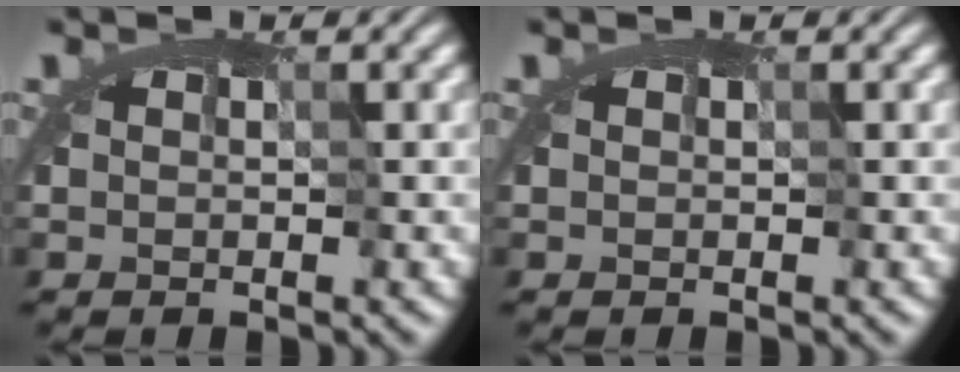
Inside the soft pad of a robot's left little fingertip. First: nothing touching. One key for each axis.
{"total": 0.0}